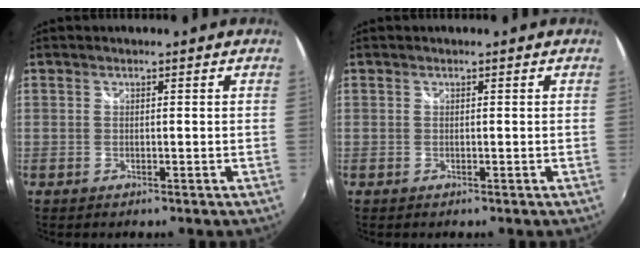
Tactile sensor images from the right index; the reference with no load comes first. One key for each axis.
{"total": 0.0}